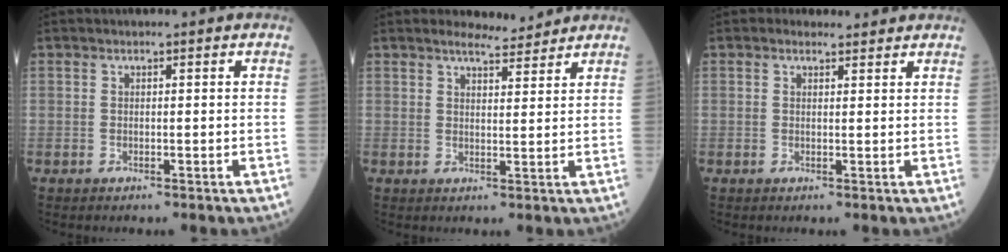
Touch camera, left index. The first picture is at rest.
{"total": 3.9, "force": [3.8, 0.5, 0.6], "torque": [-0.017, 0.000, 0.054]}
{"total": 1.7, "force": [1.5, 0.8, 0.2], "torque": [-0.009, 0.009, 0.020]}